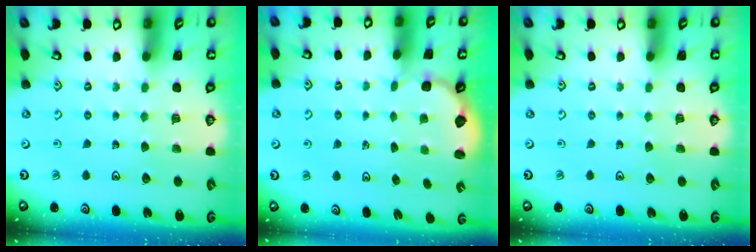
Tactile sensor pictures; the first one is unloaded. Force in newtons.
{"total": 2.1, "press": 1.4, "slide": 1.5}
{"total": 0.0}